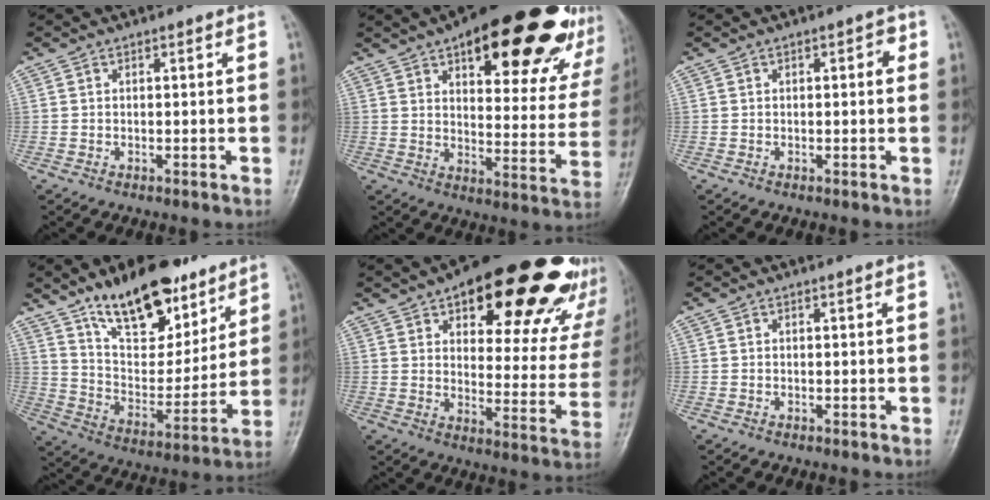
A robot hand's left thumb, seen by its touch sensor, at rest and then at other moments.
{"total": 28.2, "force": [17.9, 10.6, 19.0], "torque": [-0.221, -0.055, 0.240]}
{"total": 2.1, "force": [0.5, 1.0, 1.7], "torque": [-0.013, 0.004, 0.003]}
{"total": 20.1, "force": [13.8, 8.8, 11.7], "torque": [-0.132, -0.074, 0.235]}
{"total": 30.1, "force": [18.3, 12.2, 20.5], "torque": [-0.239, -0.053, 0.245]}
{"total": 0.0}